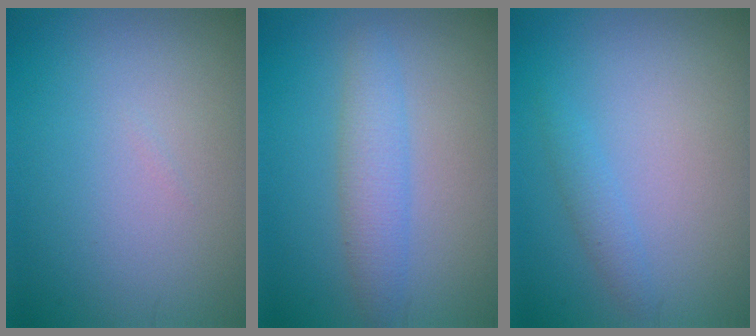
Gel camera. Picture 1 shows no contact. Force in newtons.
{"total": 2.7, "press": 2.7, "slide": 0.1}
{"total": 1.3, "press": 1.3, "slide": 0.1}